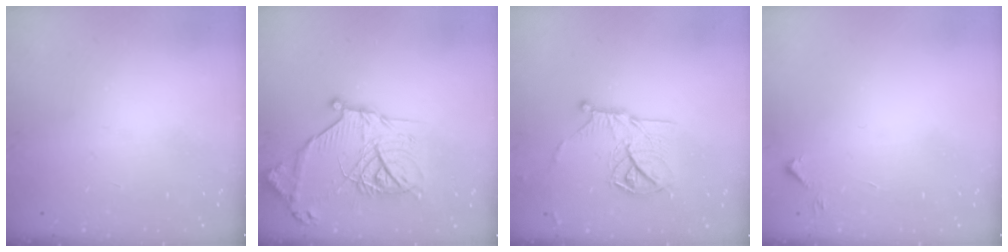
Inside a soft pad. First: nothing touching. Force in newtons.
{"total": 18.8, "press": 18.7, "slide": 2.0}
{"total": 14.3, "press": 14.2, "slide": 0.5}
{"total": 3.8, "press": 3.7, "slide": 0.6}